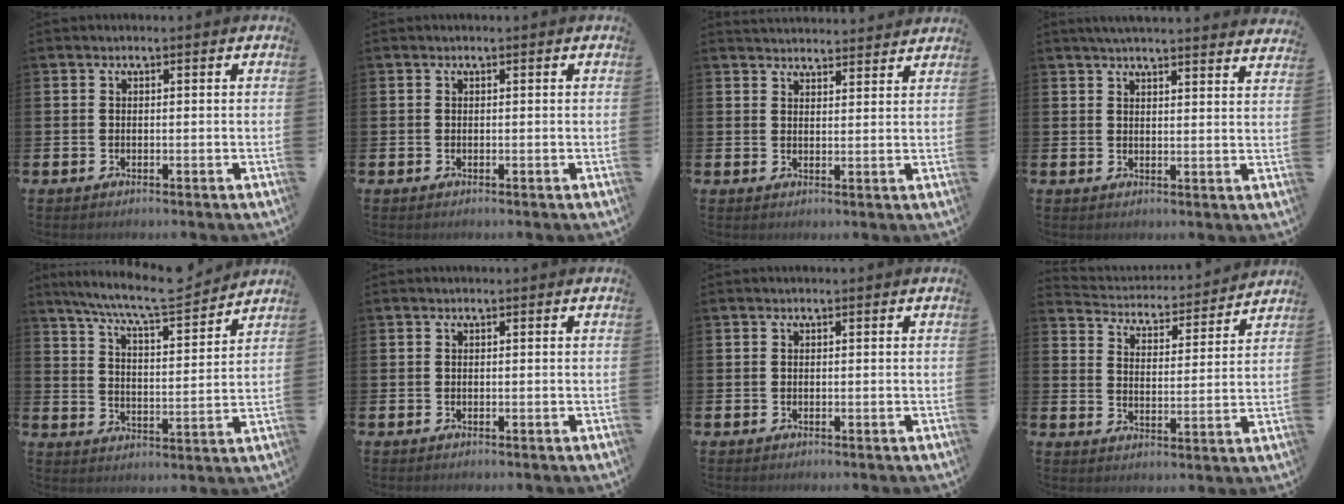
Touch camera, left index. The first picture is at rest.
{"total": 0.0}
{"total": 3.5, "force": [3.5, 0.4, -0.1], "torque": [0.001, -0.021, 0.062]}
{"total": 4.2, "force": [4.2, -0.3, 0.8], "torque": [-0.024, -0.020, 0.075]}
{"total": 8.9, "force": [8.2, 0.7, 3.4], "torque": [-0.089, -0.048, 0.144]}
{"total": 0.0}
{"total": 0.0}
{"total": 4.2, "force": [4.1, 1.1, 0.1], "torque": [-0.033, -0.039, 0.065]}